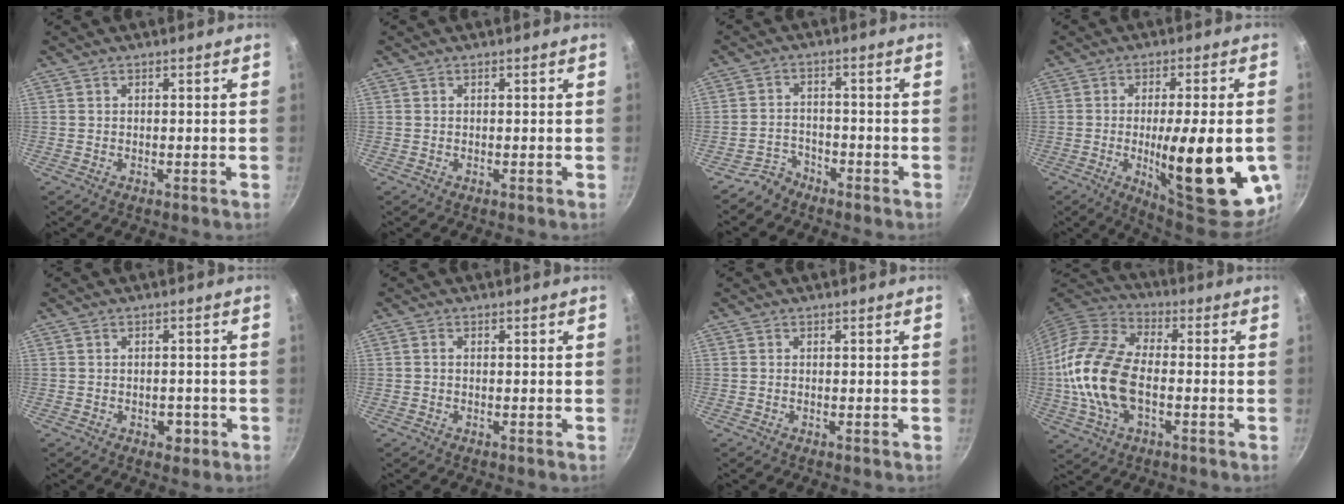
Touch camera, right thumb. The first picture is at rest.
{"total": 0.0}
{"total": 3.8, "force": [-3.3, 1.8, 0.0], "torque": [0.012, 0.039, -0.063]}
{"total": 22.8, "force": [-4.5, 6.4, 21.4], "torque": [-0.272, -0.009, -0.052]}
{"total": 2.9, "force": [-1.2, 2.0, 1.8], "torque": [-0.011, 0.009, -0.010]}
{"total": 0.6, "force": [-0.1, 0.4, 0.5], "torque": [-0.010, 0.005, -0.003]}
{"total": 0.0}
{"total": 17.9, "force": [-2.2, 10.2, 14.5], "torque": [-0.278, 0.030, -0.056]}